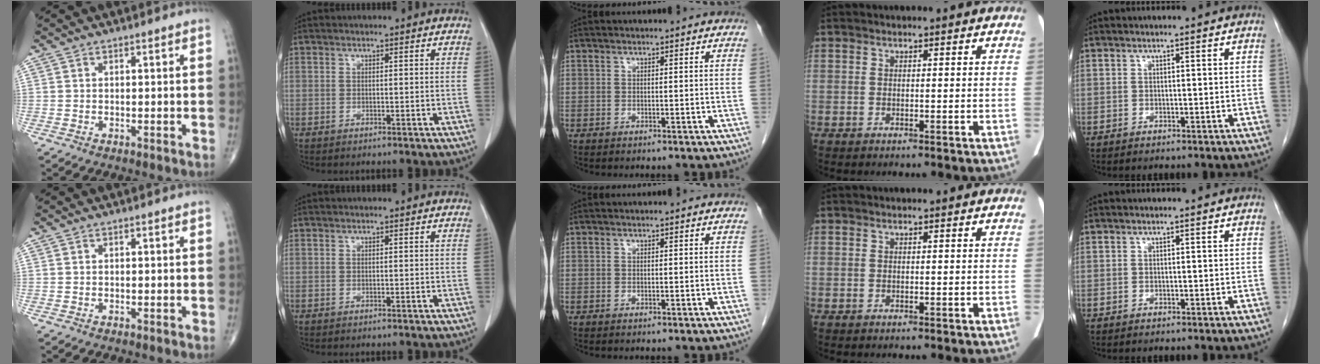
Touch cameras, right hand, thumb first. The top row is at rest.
{}